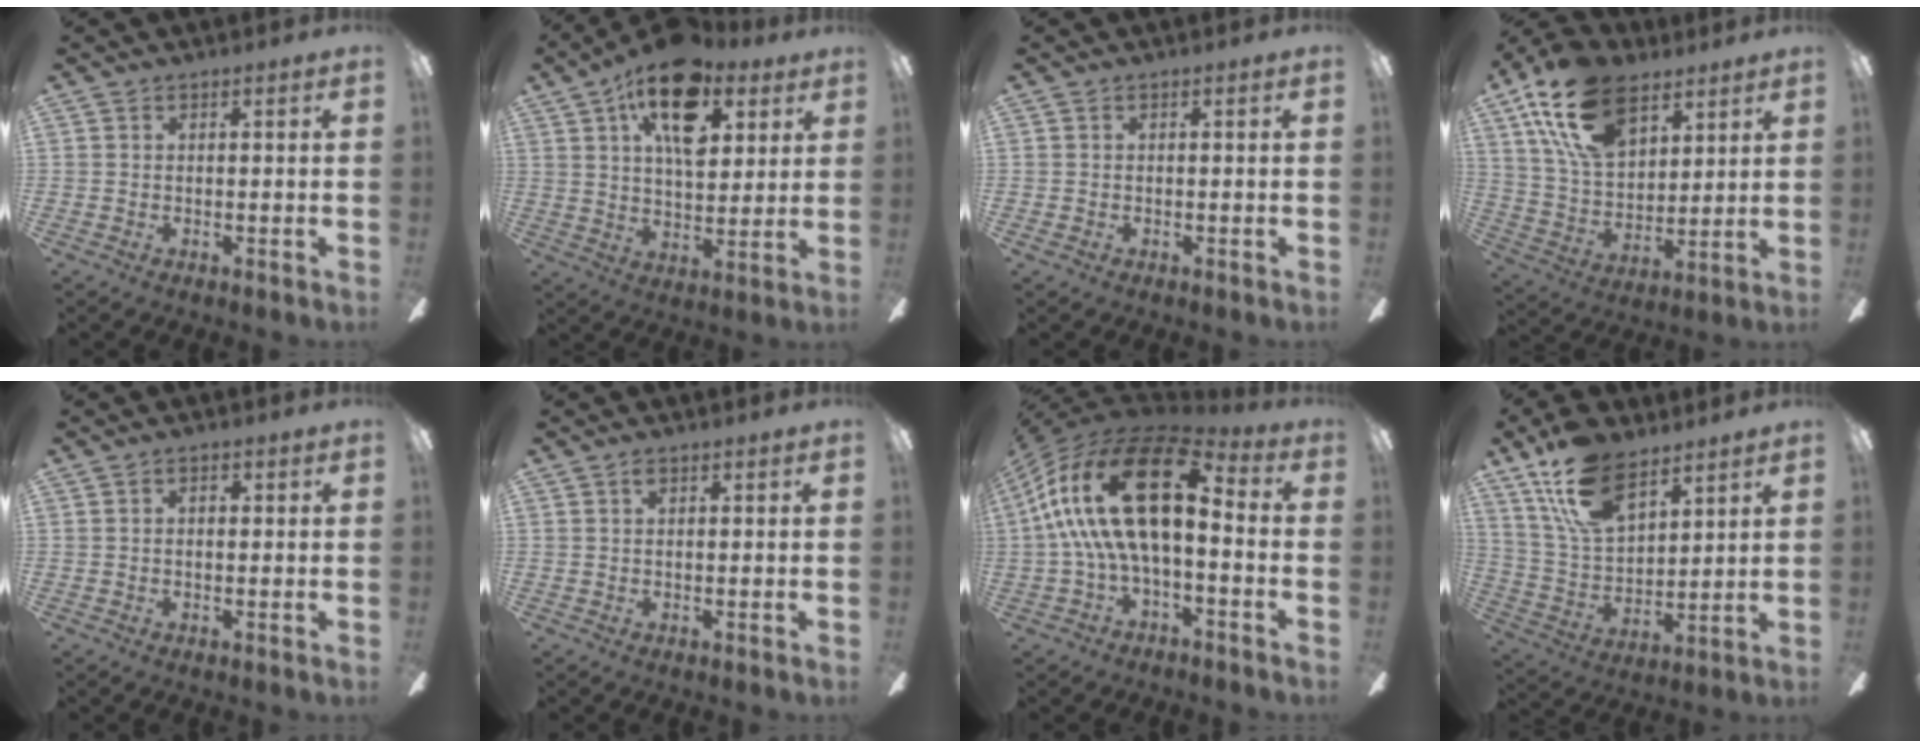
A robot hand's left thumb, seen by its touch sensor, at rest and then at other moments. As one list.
[{"total": 16.6, "force": [8.8, 8.8, 11.0], "torque": [-0.162, -0.023, 0.151]}, {"total": 0.5, "force": [-0.1, 0.5, 0.2], "torque": [-0.003, 0.005, -0.004]}, {"total": 20.0, "force": [11.5, 11.6, 11.5], "torque": [-0.221, -0.040, 0.211]}, {"total": 1.7, "force": [0.1, 1.0, 1.4], "torque": [-0.020, 0.005, -0.002]}, {"total": 1.4, "force": [0.7, 0.6, 1.0], "torque": [-0.024, 0.004, 0.011]}, {"total": 22.6, "force": [5.1, 10.3, 19.4], "torque": [-0.385, -0.021, 0.087]}, {"total": 17.2, "force": [10.8, 8.7, 10.1], "torque": [-0.201, -0.035, 0.198]}]